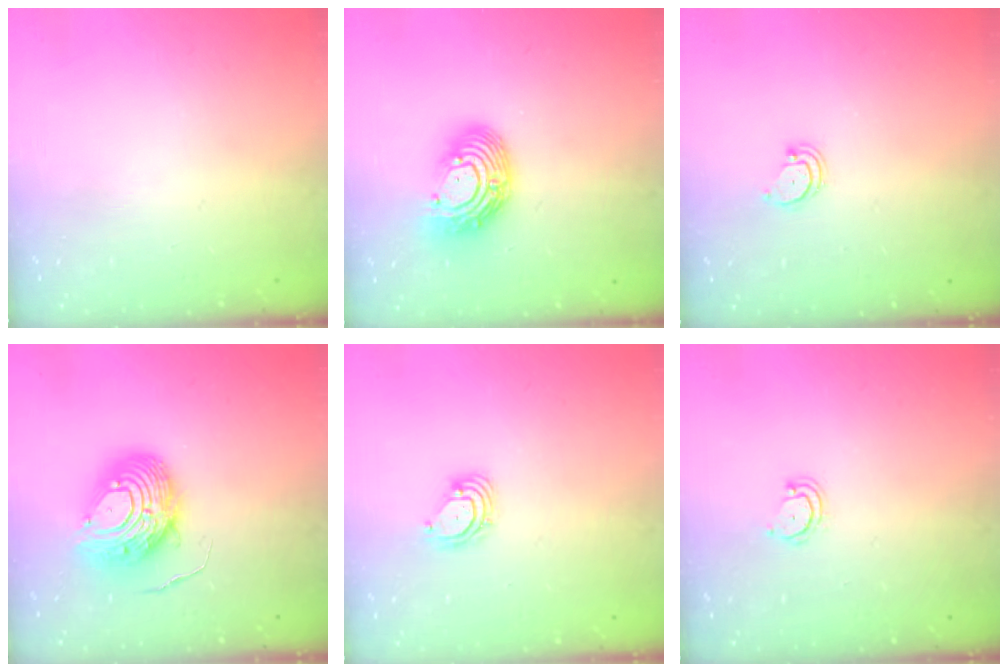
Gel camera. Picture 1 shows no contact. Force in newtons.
{"total": 13.2, "press": 13.1, "slide": 1.3}
{"total": 2.2, "press": 2.2, "slide": 0.3}
{"total": 12.1, "press": 12.1, "slide": 1.4}
{"total": 4.0, "press": 4.0, "slide": 0.5}
{"total": 3.4, "press": 3.4, "slide": 0.2}